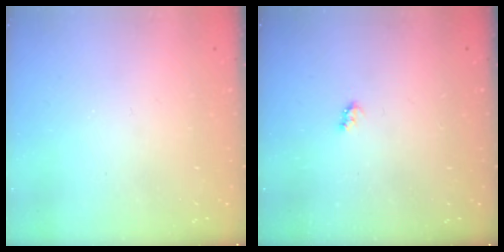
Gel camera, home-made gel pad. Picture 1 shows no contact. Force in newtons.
{"total": 2.6, "press": 2.6, "slide": 0.4}